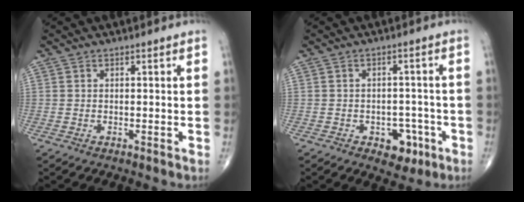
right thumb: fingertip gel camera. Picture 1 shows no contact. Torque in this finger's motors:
{"motor_torque": [2.47, 1.31, 0.34, -0.06, 0.00]}